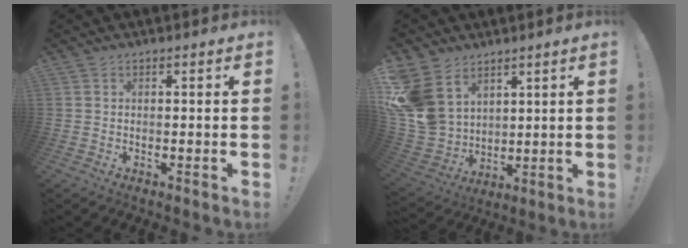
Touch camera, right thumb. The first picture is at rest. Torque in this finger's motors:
{"motor_torque": [0.44, 0.53, 1.01, 0.86, 0.12]}